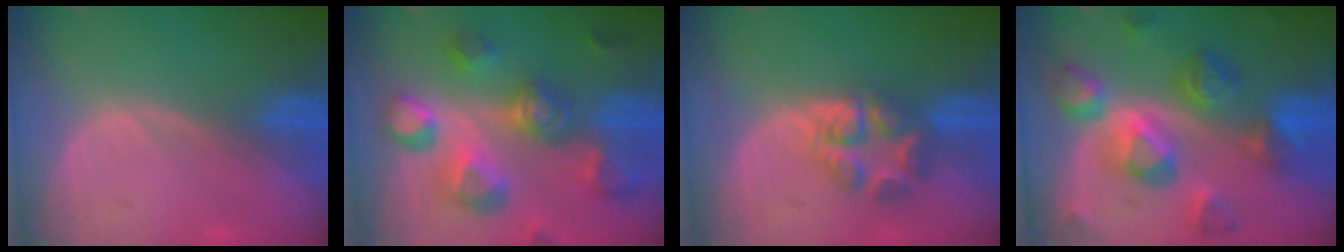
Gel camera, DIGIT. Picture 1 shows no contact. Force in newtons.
{"total": 11.3, "press": 10.1, "slide": 5.1}
{"total": 5.6, "press": 5.6, "slide": 0.4}
{"total": 11.1, "press": 11.0, "slide": 1.0}